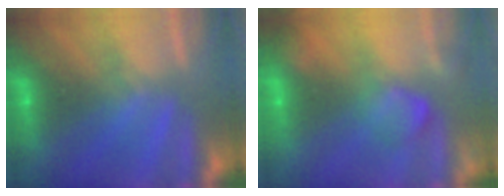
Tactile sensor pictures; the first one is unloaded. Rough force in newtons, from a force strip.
{"total": 2.4}